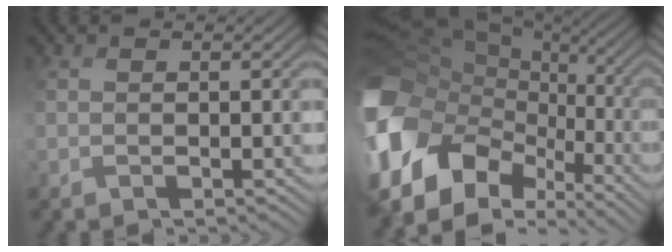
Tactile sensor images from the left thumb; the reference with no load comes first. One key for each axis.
{"total": 19.4, "fx": -5.4, "fy": 13.5, "fz": 12.9, "tx": -0.314, "ty": -0.023, "tz": -0.096}